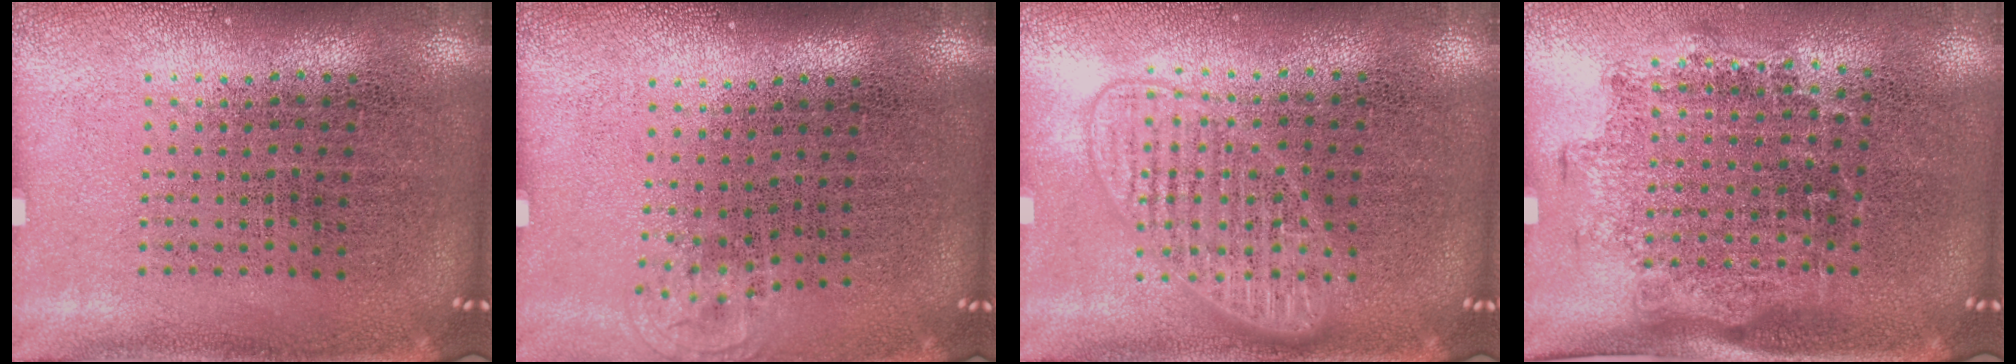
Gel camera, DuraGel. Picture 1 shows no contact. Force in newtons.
{"total": 0.6, "press": 0.5, "slide": 0.3}
{"total": 1.5, "press": 1.4, "slide": 0.2}
{"total": 1.4, "press": 1.1, "slide": 0.8}